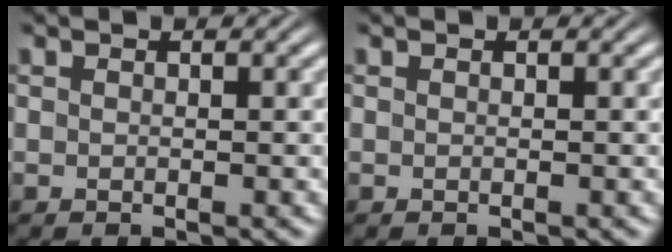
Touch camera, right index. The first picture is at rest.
{"total": 0.0}